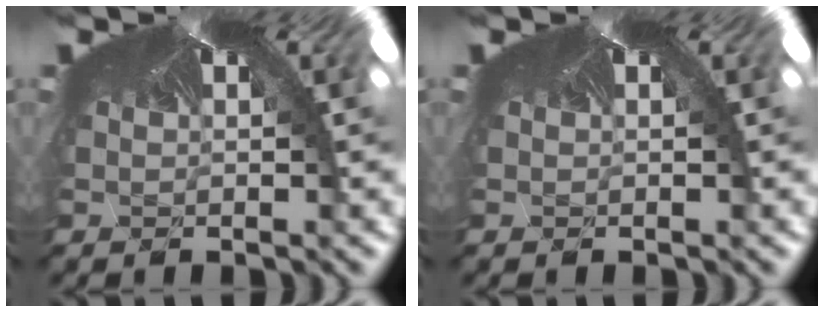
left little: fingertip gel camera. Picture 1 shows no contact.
{"total": 0.0}